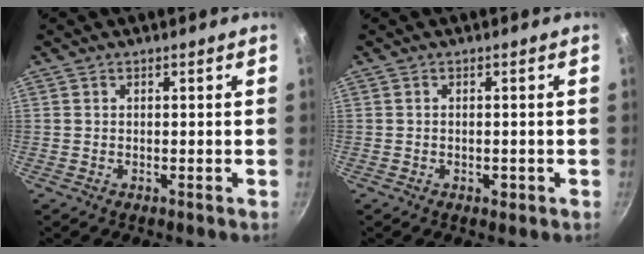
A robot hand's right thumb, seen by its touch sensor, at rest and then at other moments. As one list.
[{"total": 1.3, "force": [-0.5, 0.7, 1.0], "torque": [-0.014, 0.001, -0.008]}]